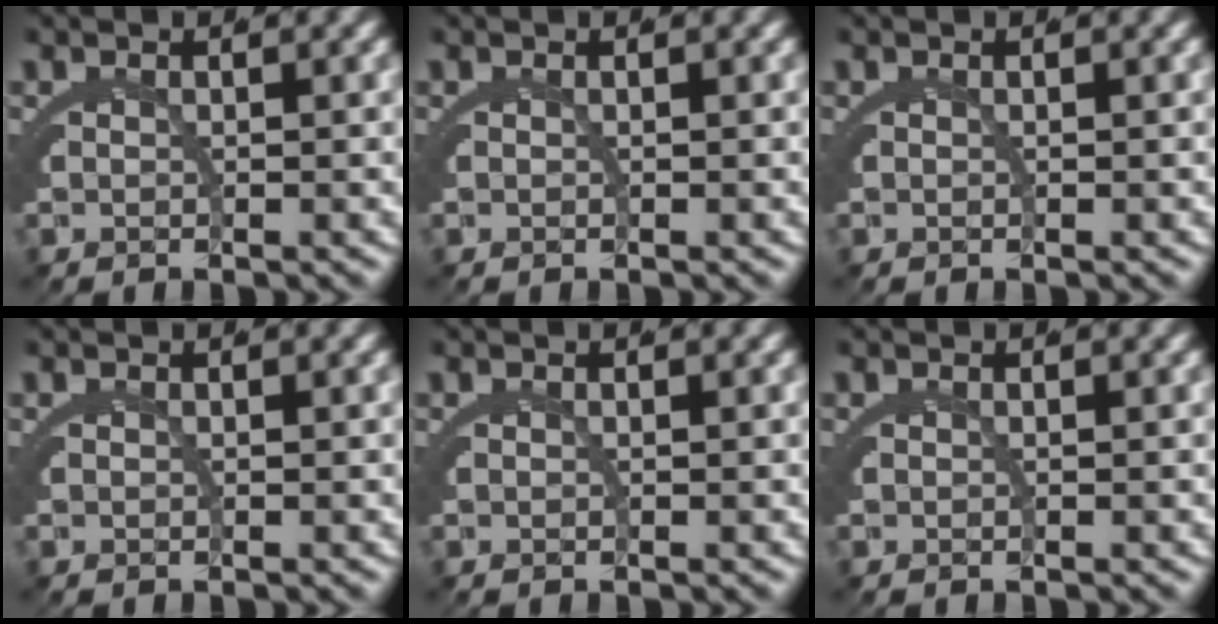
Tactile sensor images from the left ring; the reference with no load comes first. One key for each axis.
{"total": 0.0}
{"total": 0.0}
{"total": 0.0}
{"total": 0.0}
{"total": 0.0}